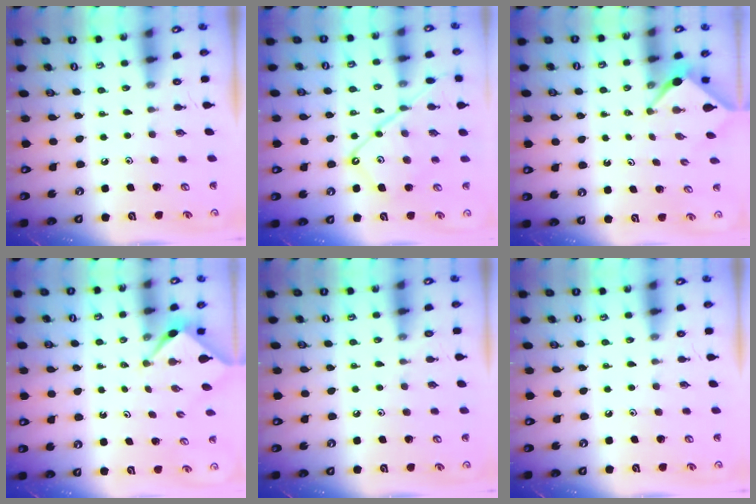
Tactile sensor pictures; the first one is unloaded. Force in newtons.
{"total": 13.7, "press": 13.6, "slide": 1.2}
{"total": 2.5, "press": 2.5, "slide": 0.3}
{"total": 2.4, "press": 2.3, "slide": 0.3}
{"total": 2.4, "press": 2.4, "slide": 0.4}
{"total": 0.0}